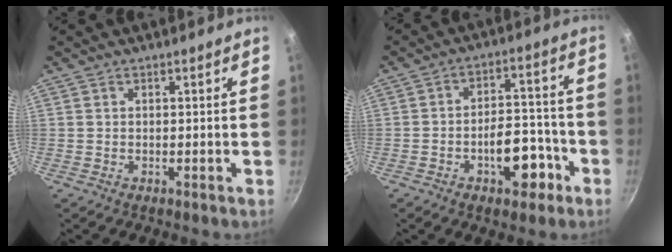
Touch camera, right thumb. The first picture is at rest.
{"total": 10.4, "force": [-4.7, 5.6, 7.5], "torque": [-0.075, 0.048, -0.062]}